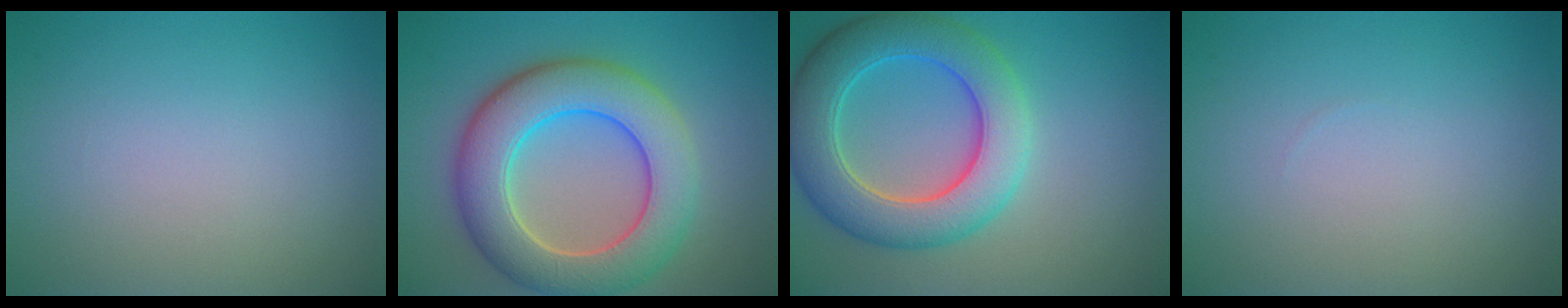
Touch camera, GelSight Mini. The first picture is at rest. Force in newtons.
{"total": 9.2, "press": 9.2, "slide": 0.4}
{"total": 7.9, "press": 7.9, "slide": 0.3}
{"total": 0.0}